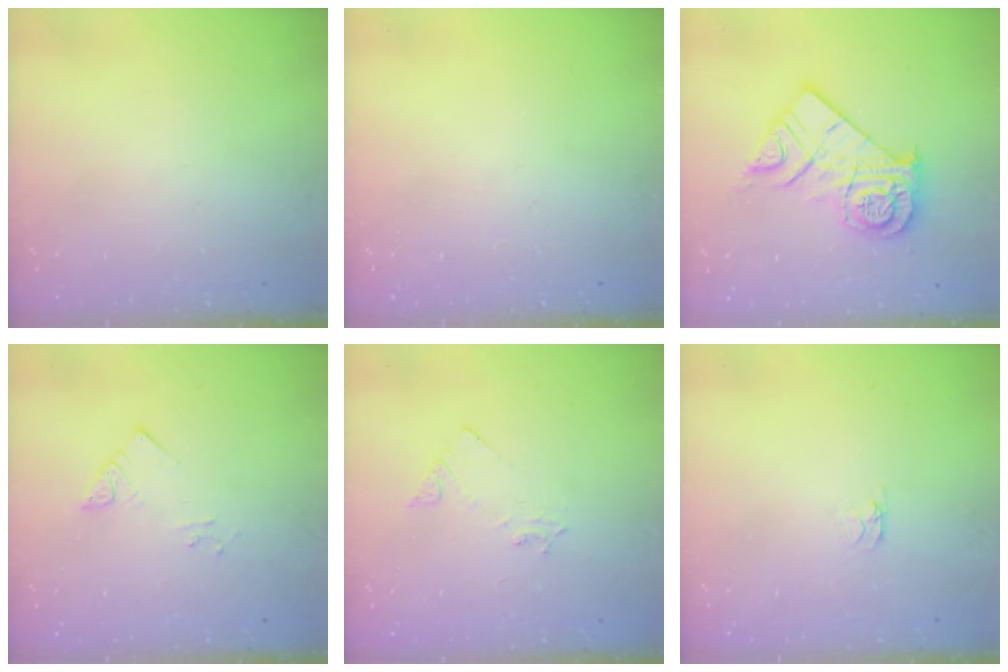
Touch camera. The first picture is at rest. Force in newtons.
{"total": 0.0}
{"total": 16.2, "press": 16.1, "slide": 1.6}
{"total": 3.7, "press": 3.7, "slide": 0.2}
{"total": 2.1, "press": 2.1, "slide": 0.3}
{"total": 2.1, "press": 2.0, "slide": 0.3}